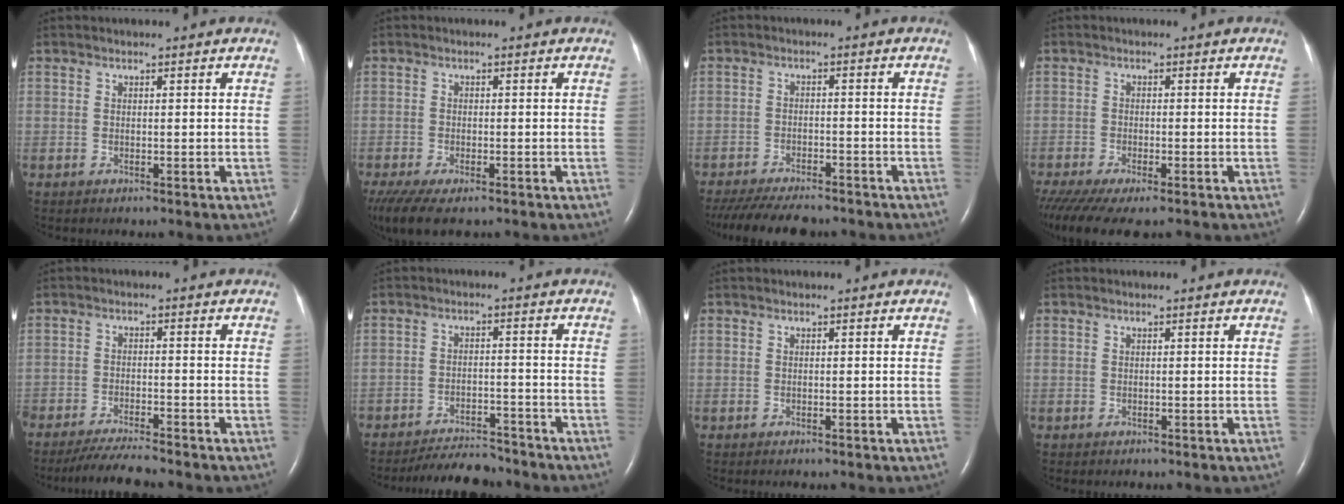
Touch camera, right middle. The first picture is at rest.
{"total": 9.1, "force": [-6.5, 3.1, 5.6], "torque": [-0.107, -0.019, -0.103]}
{"total": 13.4, "force": [-11.7, 3.3, 5.8], "torque": [-0.119, -0.017, -0.168]}
{"total": 10.7, "force": [-8.3, 2.5, 6.2], "torque": [-0.110, -0.018, -0.129]}
{"total": 6.7, "force": [-6.2, 0.0, 2.7], "torque": [-0.046, -0.022, -0.106]}
{"total": 7.9, "force": [-7.5, 1.6, 1.6], "torque": [-0.024, -0.007, -0.116]}
{"total": 0.0}
{"total": 0.0}